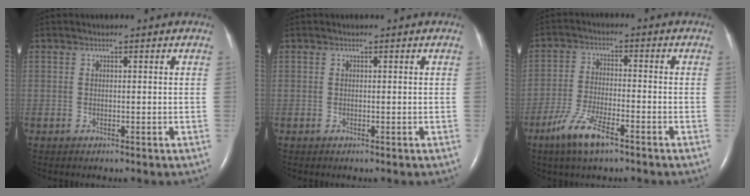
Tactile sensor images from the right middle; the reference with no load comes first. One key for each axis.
{"total": 0.0}
{"total": 7.2, "fx": -4.7, "fy": 1.4, "fz": 5.2, "tx": -0.118, "ty": -0.009, "tz": -0.087}